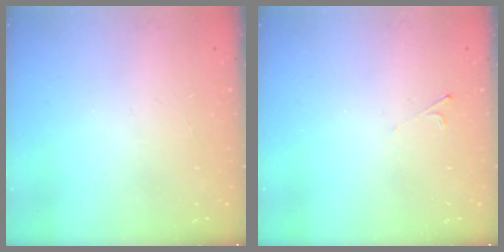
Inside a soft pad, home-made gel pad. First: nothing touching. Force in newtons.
{"total": 1.9, "press": 1.9, "slide": 0.4}